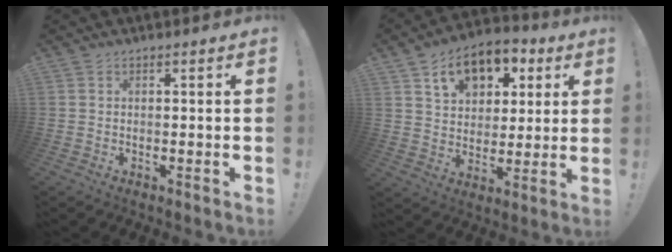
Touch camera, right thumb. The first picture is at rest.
{"total": 13.4, "force": [6.9, 9.2, 6.9], "torque": [-0.103, -0.031, 0.126]}